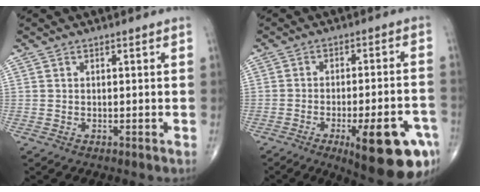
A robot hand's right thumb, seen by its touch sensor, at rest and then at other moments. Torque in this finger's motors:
{"motor_torque": [2.12, 1.97, 0.27, -0.34, 0.45]}